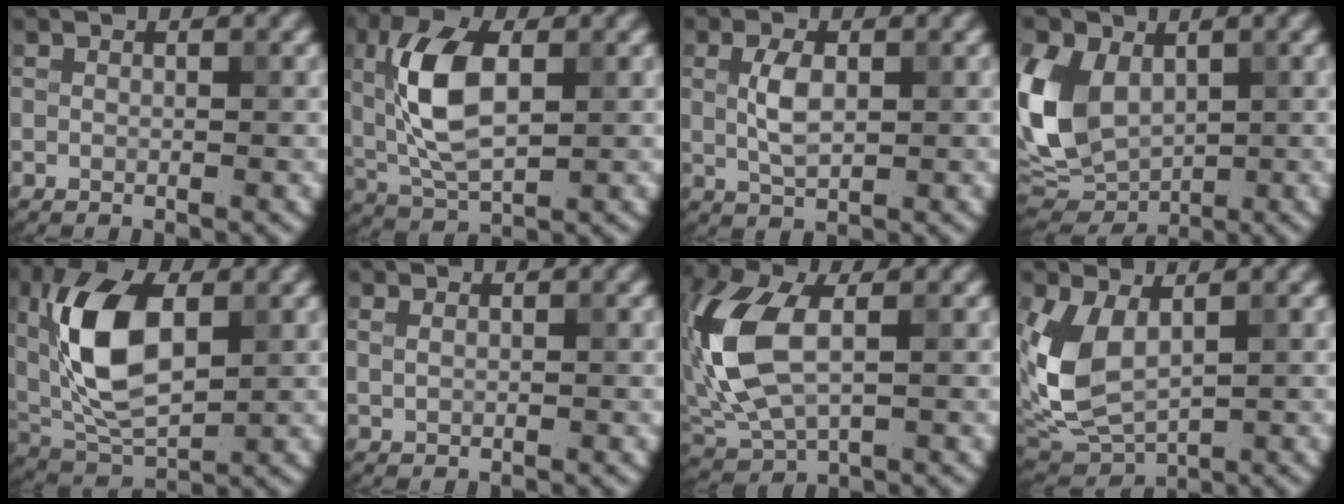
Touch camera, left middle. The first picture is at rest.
{"total": 7.6, "force": [1.1, 3.8, 6.6], "torque": [-0.139, 0.007, 0.019]}
{"total": 3.0, "force": [0.4, 1.5, 2.6], "torque": [-0.060, 0.001, 0.010]}
{"total": 9.4, "force": [1.3, 6.5, 6.8], "torque": [-0.167, 0.004, 0.013]}
{"total": 9.8, "force": [1.8, 5.4, 8.0], "torque": [-0.168, 0.007, 0.029]}
{"total": 0.8, "force": [0.3, 0.5, 0.5], "torque": [-0.014, 0.000, 0.009]}
{"total": 8.7, "force": [0.5, 5.0, 7.1], "torque": [-0.180, 0.003, 0.007]}
{"total": 5.8, "force": [1.1, 3.6, 4.4], "torque": [-0.105, -0.011, 0.028]}